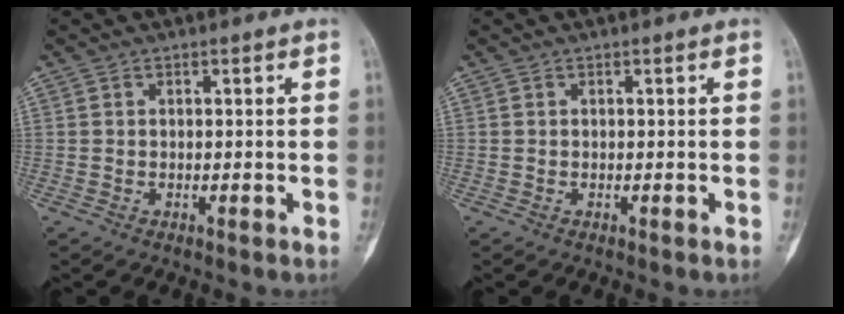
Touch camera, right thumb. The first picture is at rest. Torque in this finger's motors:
{"motor_torque": [0.00, 0.00, 0.03, -0.02, 0.01]}